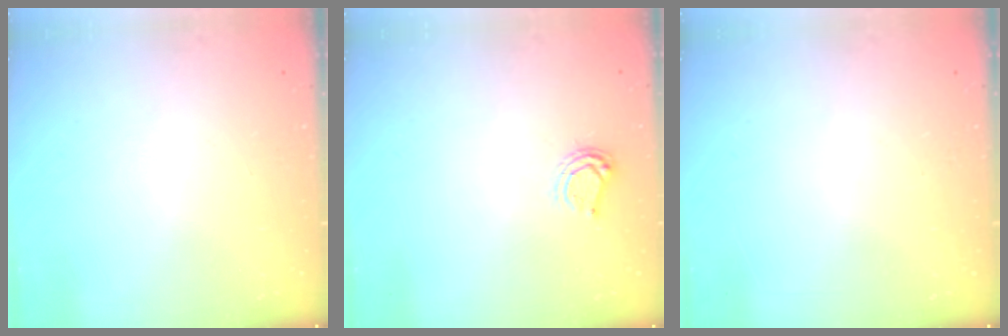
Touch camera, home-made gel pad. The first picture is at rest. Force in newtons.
{"total": 4.7, "press": 4.7, "slide": 0.5}
{"total": 0.0}